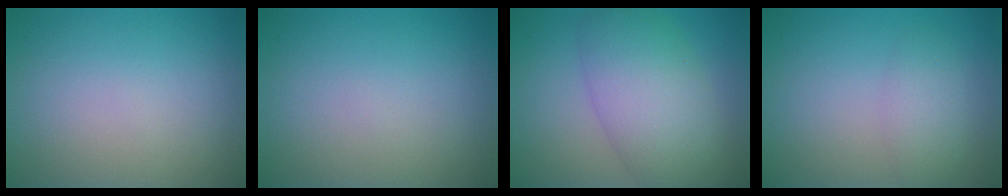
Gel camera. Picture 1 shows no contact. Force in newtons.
{"total": 0.0}
{"total": 7.5, "press": 7.5, "slide": 0.2}
{"total": 2.2, "press": 2.2, "slide": 0.1}